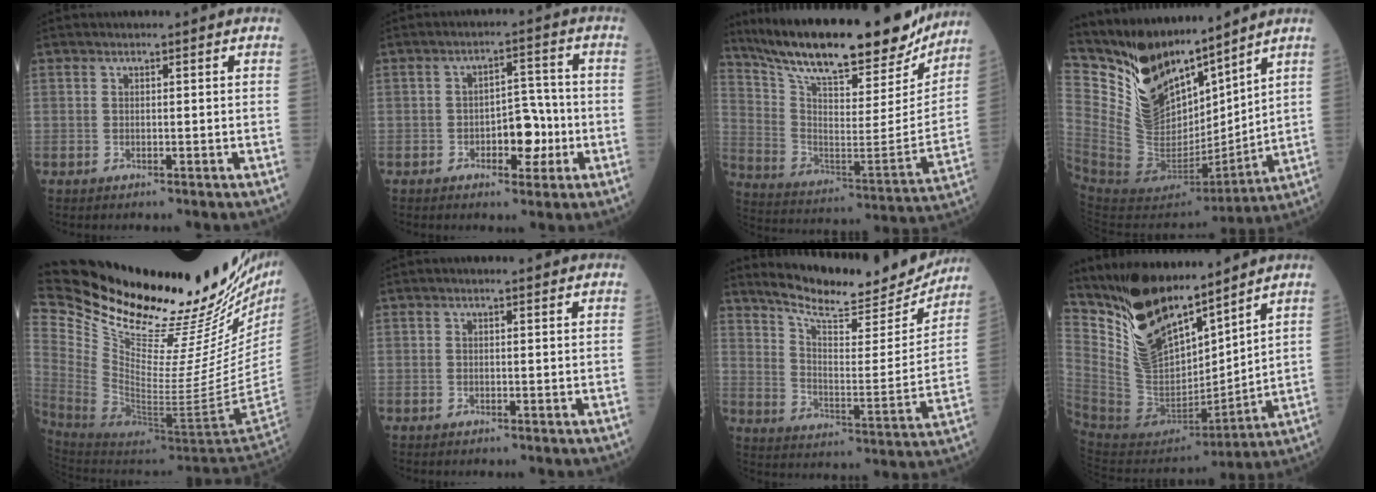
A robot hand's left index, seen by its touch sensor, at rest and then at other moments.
{"total": 5.8, "force": [-2.0, 2.9, 4.6], "torque": [-0.062, 0.009, -0.031]}
{"total": 27.2, "force": [22.5, 6.7, 13.7], "torque": [-0.233, -0.018, 0.336]}
{"total": 17.9, "force": [15.4, 5.3, 7.5], "torque": [-0.146, -0.009, 0.306]}
{"total": 35.1, "force": [29.9, 3.4, 18.1], "torque": [-0.315, -0.122, 0.439]}
{"total": 0.0}
{"total": 17.8, "force": [16.4, 3.6, 5.9], "torque": [-0.092, -0.028, 0.231]}
{"total": 16.9, "force": [13.8, 5.1, 8.3], "torque": [-0.163, -0.013, 0.271]}